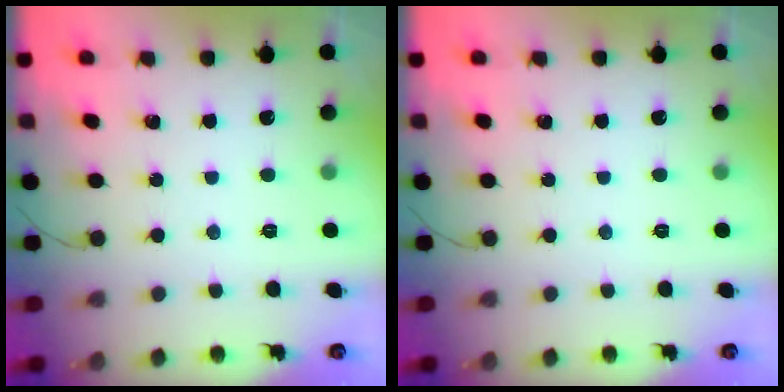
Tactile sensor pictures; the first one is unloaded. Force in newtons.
{"total": 0.0}